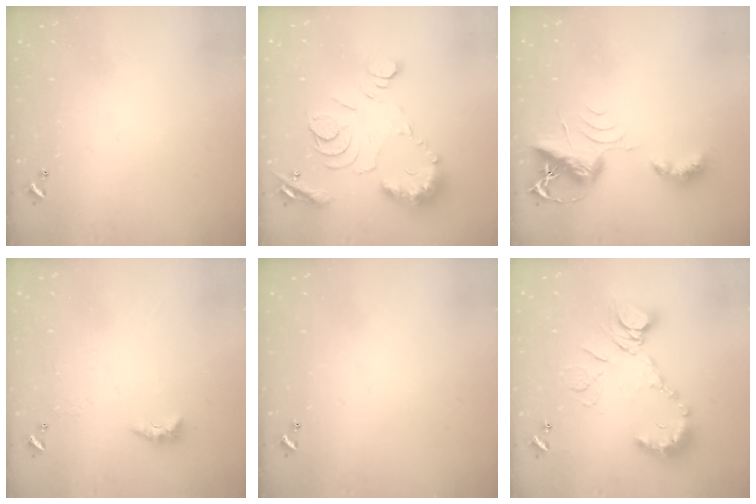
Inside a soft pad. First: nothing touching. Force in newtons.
{"total": 11.6, "press": 11.5, "slide": 1.2}
{"total": 7.1, "press": 7.0, "slide": 0.7}
{"total": 3.0, "press": 2.9, "slide": 0.7}
{"total": 0.0}
{"total": 14.6, "press": 14.4, "slide": 1.8}